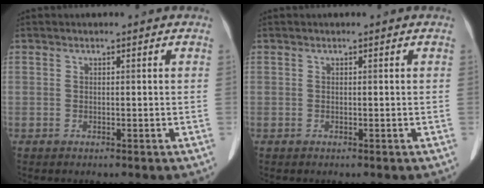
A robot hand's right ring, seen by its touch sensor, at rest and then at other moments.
{"total": 0.0}